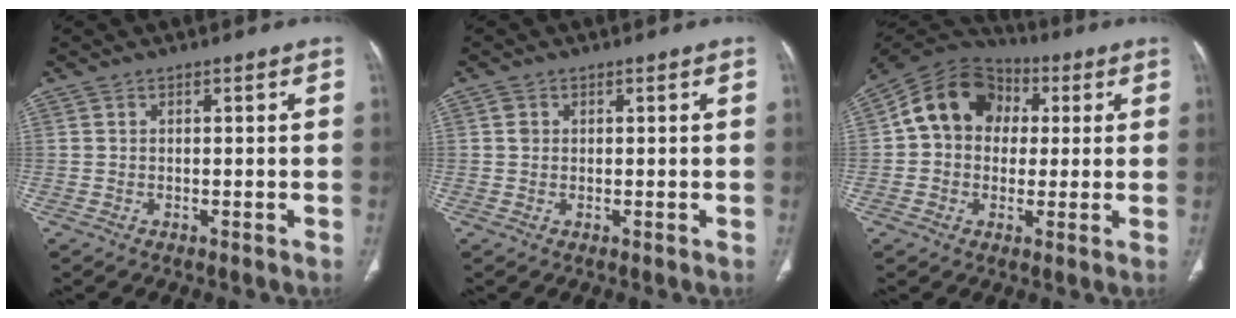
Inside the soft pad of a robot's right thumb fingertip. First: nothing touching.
{"total": 1.1, "force": [0.3, 1.0, 0.5], "torque": [-0.005, 0.001, 0.005]}
{"total": 13.8, "force": [2.2, 11.4, 7.5], "torque": [-0.110, 0.027, 0.026]}